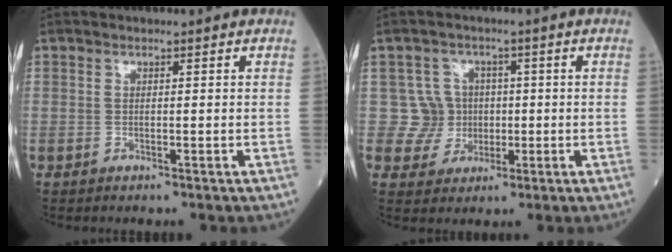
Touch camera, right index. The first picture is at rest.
{"total": 5.1, "force": [0.1, 5.1, -0.3], "torque": [0.017, 0.013, 0.005]}